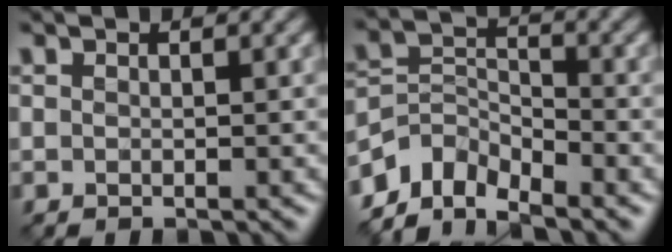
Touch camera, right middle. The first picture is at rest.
{"total": 4.6, "force": [-3.9, 2.1, 1.2], "torque": [-0.019, -0.002, -0.083]}